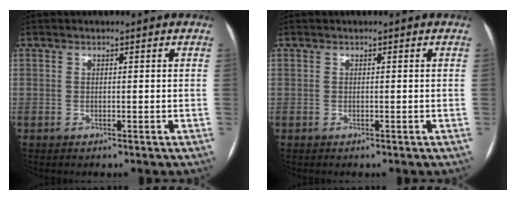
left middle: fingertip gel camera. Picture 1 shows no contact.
{"total": 0.0}